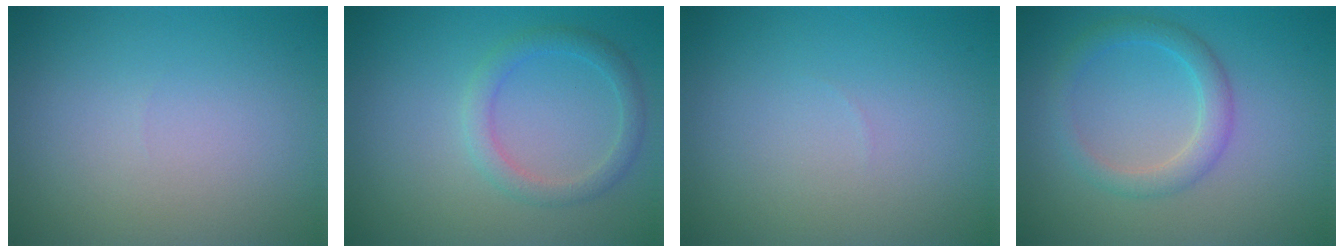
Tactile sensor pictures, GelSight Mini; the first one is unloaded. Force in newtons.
{"total": 2.3, "press": 2.3, "slide": 0.0}
{"total": 0.0}
{"total": 2.6, "press": 2.6, "slide": 0.1}